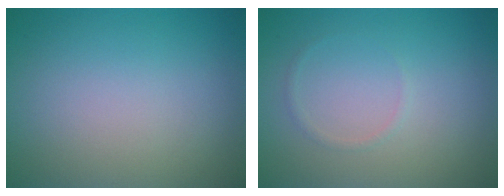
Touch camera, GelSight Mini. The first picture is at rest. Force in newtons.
{"total": 0.7, "press": 0.7, "slide": 0.0}